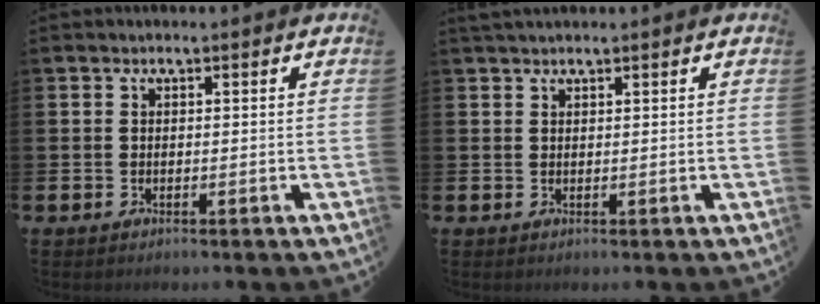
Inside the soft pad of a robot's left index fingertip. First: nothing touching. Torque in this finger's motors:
{"motor_torque": [0.15, -0.02, 0.35, 0.10]}